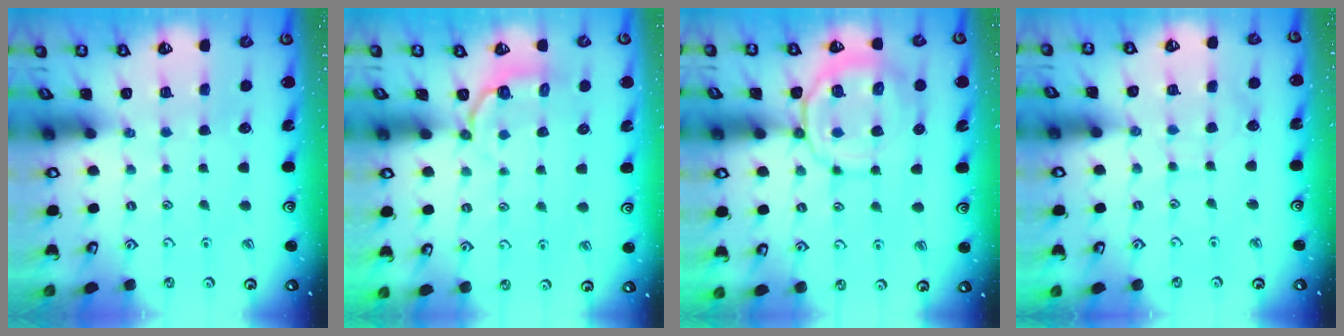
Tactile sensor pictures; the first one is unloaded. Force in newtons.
{"total": 3.3, "press": 2.2, "slide": 2.5}
{"total": 12.2, "press": 12.1, "slide": 1.3}
{"total": 5.1, "press": 5.1, "slide": 0.2}